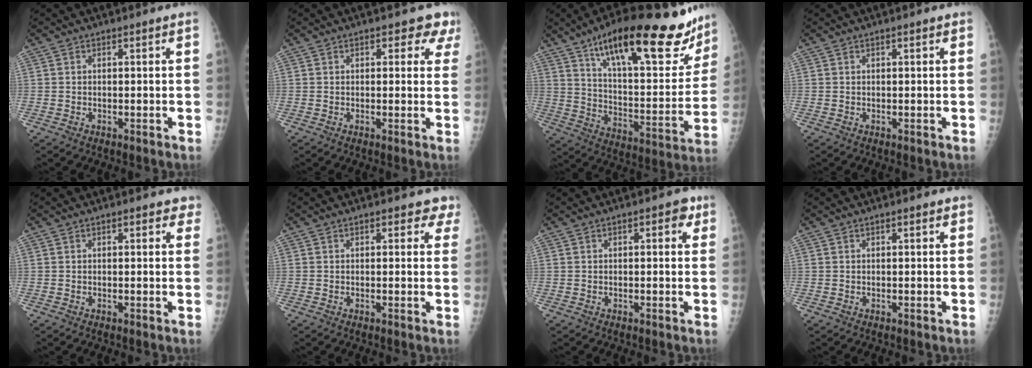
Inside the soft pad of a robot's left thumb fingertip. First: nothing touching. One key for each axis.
{"total": 4.2, "fx": 2.6, "fy": 2.4, "fz": 2.2, "tx": 0.013, "ty": -0.007, "tz": 0.022}
{"total": 29.3, "fx": 19.3, "fy": 9.0, "fz": 20.0, "tx": -0.261, "ty": -0.061, "tz": 0.296}
{"total": 0.6, "fx": 0.3, "fy": 0.1, "fz": 0.5, "tx": -0.008, "ty": 0.001, "tz": 0.004}
{"total": 2.7, "fx": 1.8, "fy": 1.3, "fz": 1.6, "tx": 0.001, "ty": -0.001, "tz": 0.016}
{"total": 3.0, "fx": 2.1, "fy": 1.6, "fz": 1.4, "tx": 0.013, "ty": -0.005, "tz": 0.017}
{"total": 3.1, "fx": 1.3, "fy": 1.4, "fz": 2.4, "tx": -0.018, "ty": 0.002, "tz": 0.009}
{"total": 0.9, "fx": 0.5, "fy": 0.2, "fz": 0.7, "tx": -0.011, "ty": 0.001, "tz": 0.006}